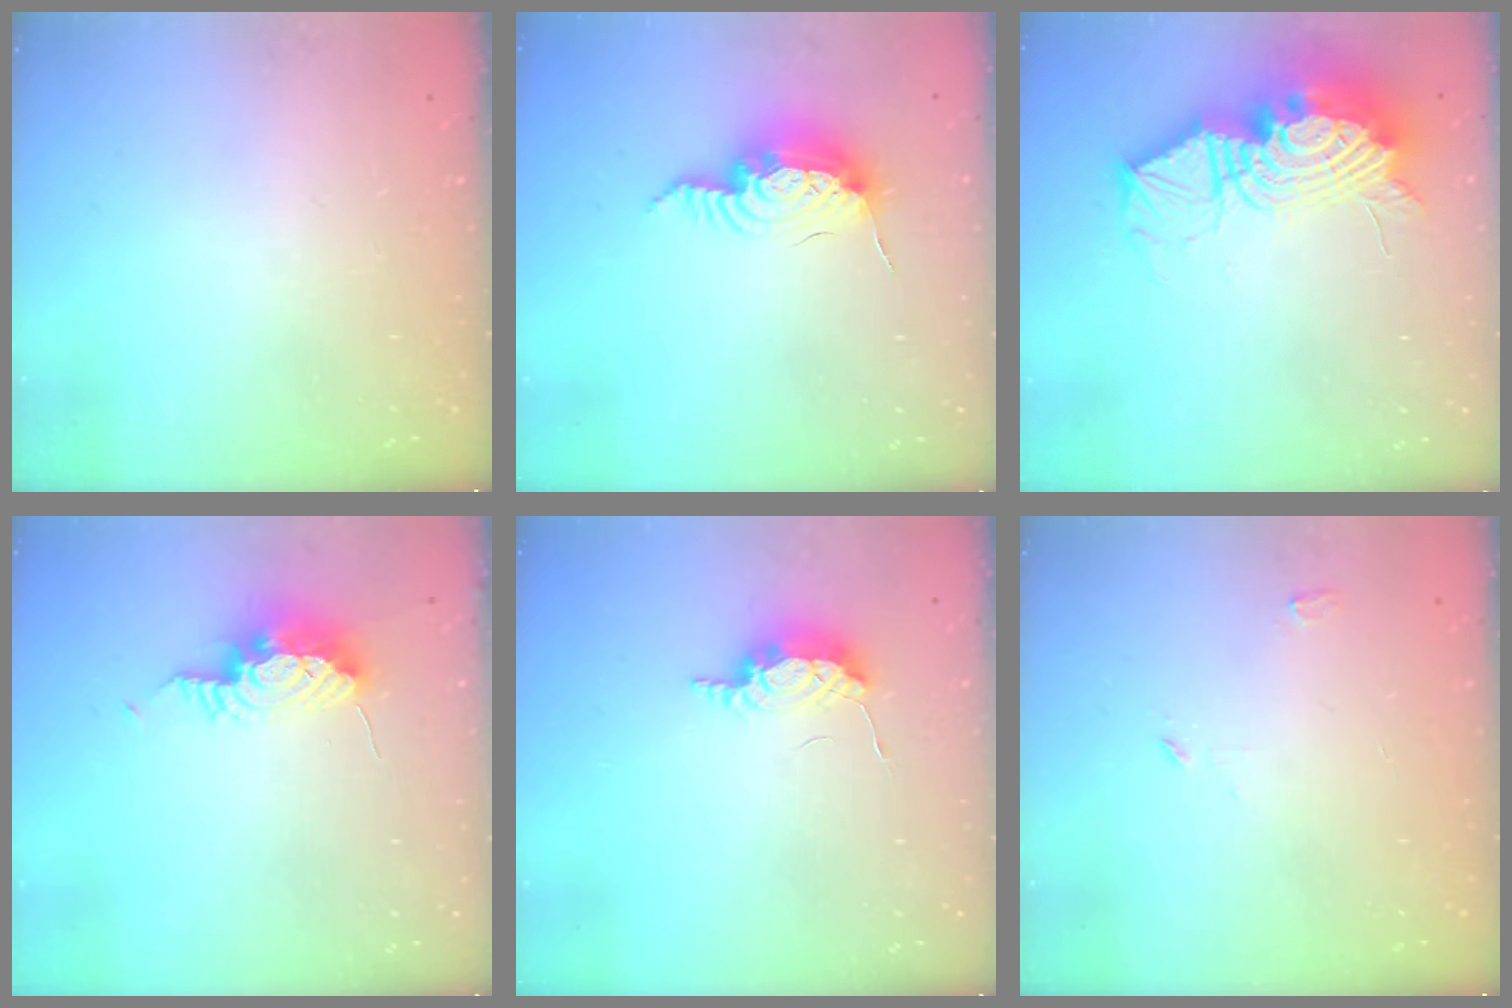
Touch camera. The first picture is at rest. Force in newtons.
{"total": 15.0, "press": 14.9, "slide": 0.9}
{"total": 21.9, "press": 21.8, "slide": 2.1}
{"total": 9.9, "press": 9.5, "slide": 2.7}
{"total": 14.2, "press": 8.7, "slide": 11.2}
{"total": 2.8, "press": 2.8, "slide": 0.2}